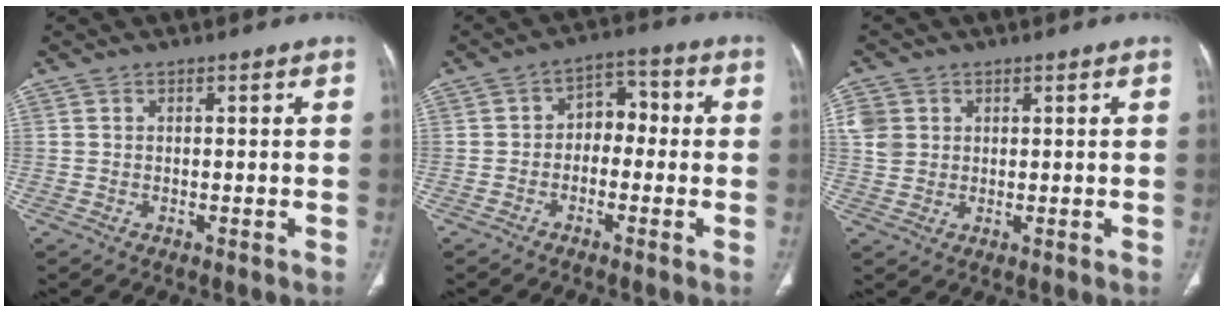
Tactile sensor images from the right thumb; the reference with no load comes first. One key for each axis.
{"total": 6.0, "fx": -1.0, "fy": 4.4, "fz": 4.0, "tx": -0.032, "ty": 0.035, "tz": -0.030}
{"total": 5.1, "fx": 1.4, "fy": 4.5, "fz": 2.1, "tx": -0.030, "ty": 0.002, "tz": 0.031}